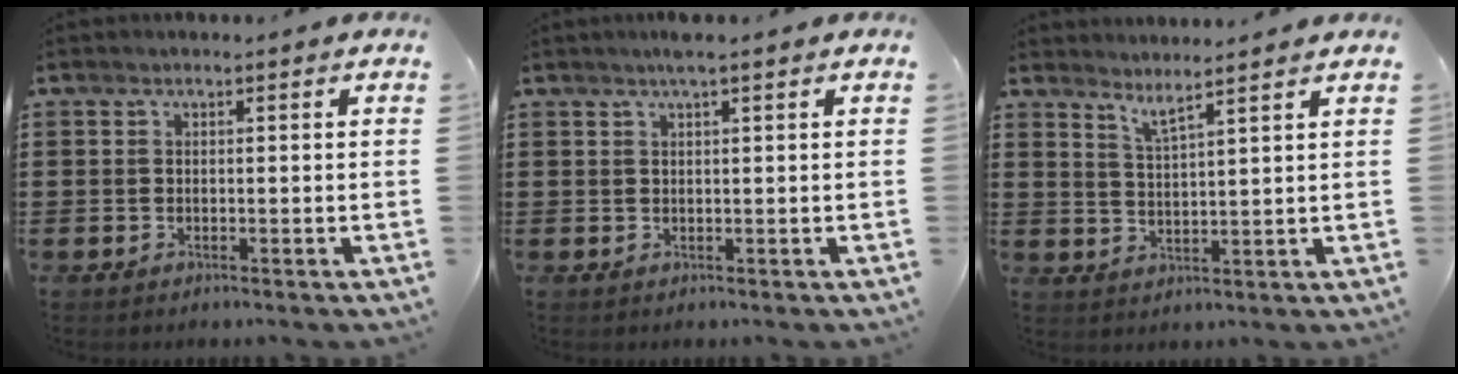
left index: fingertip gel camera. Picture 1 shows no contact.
{"total": 1.8, "force": [1.3, 0.0, 1.3], "torque": [-0.026, 0.001, 0.023]}
{"total": 3.5, "force": [3.2, -0.6, 1.2], "torque": [-0.036, -0.015, 0.056]}